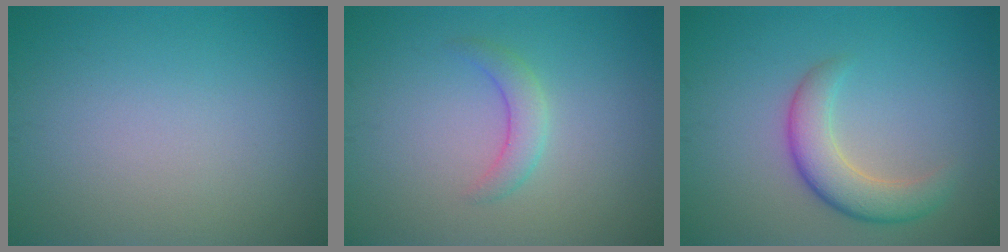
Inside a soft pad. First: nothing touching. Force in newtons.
{"total": 2.0, "press": 2.0, "slide": 0.1}
{"total": 4.2, "press": 4.2, "slide": 0.3}